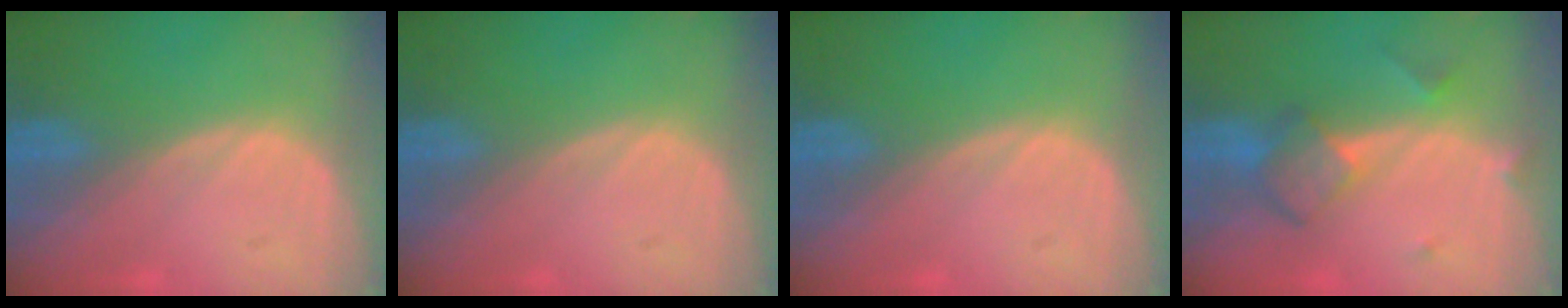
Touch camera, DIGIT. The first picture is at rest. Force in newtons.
{"total": 0.0}
{"total": 0.0}
{"total": 5.9, "press": 5.2, "slide": 2.9}